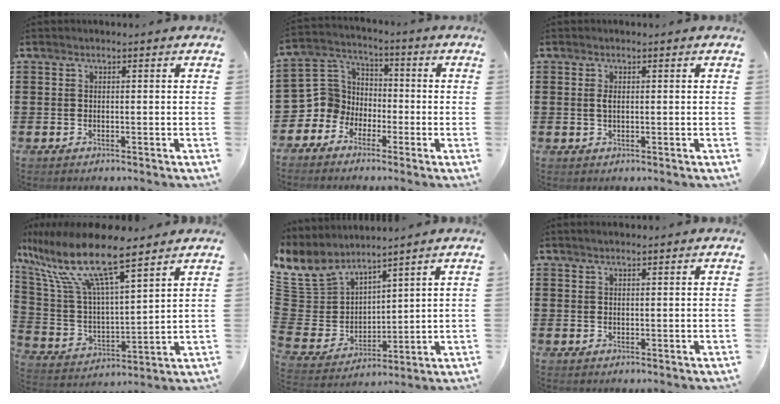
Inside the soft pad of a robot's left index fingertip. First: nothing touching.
{"total": 6.8, "force": [-2.4, 6.2, 1.2], "torque": [-0.068, 0.008, -0.054]}
{"total": 1.4, "force": [0.2, 0.5, 1.3], "torque": [-0.027, 0.003, 0.003]}
{"total": 12.8, "force": [9.4, 2.5, 8.3], "torque": [-0.199, -0.052, 0.161]}
{"total": 8.3, "force": [6.4, 5.1, 0.7], "torque": [-0.072, -0.054, 0.125]}
{"total": 1.0, "force": [0.8, 0.2, 0.6], "torque": [-0.012, 0.002, 0.015]}